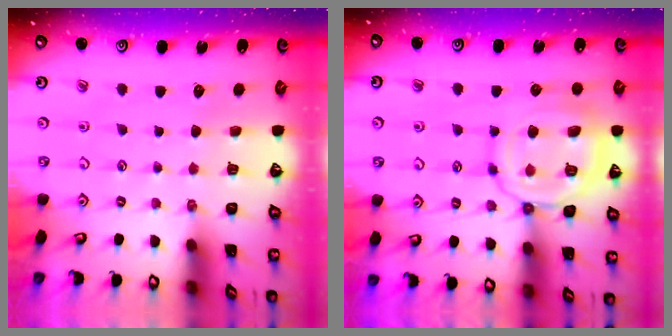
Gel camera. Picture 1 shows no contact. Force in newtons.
{"total": 12.9, "press": 12.8, "slide": 1.3}